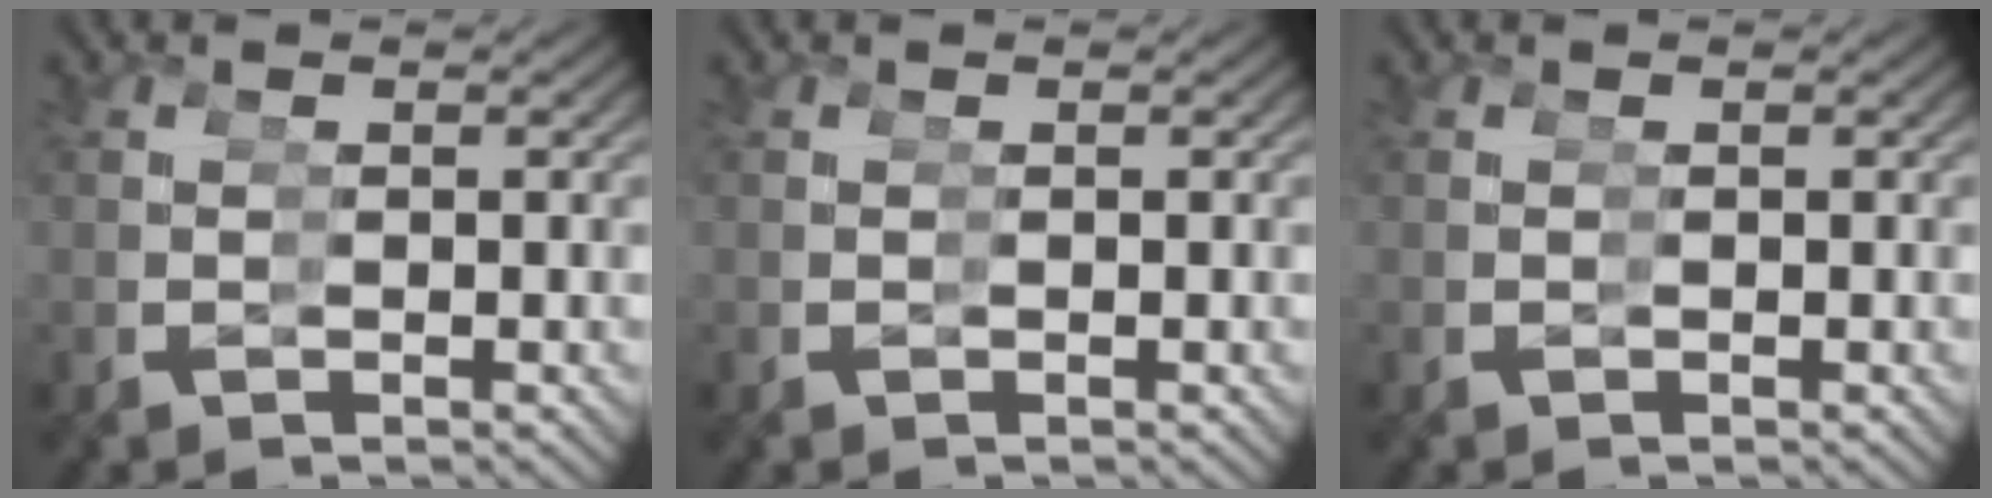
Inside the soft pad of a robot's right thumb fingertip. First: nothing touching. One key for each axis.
{"total": 0.0}
{"total": 0.0}